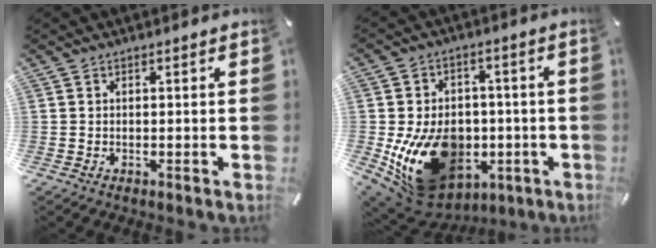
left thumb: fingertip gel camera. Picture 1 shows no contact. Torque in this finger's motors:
{"motor_torque": [1.76, 3.25, 1.27, 0.03, 0.71]}